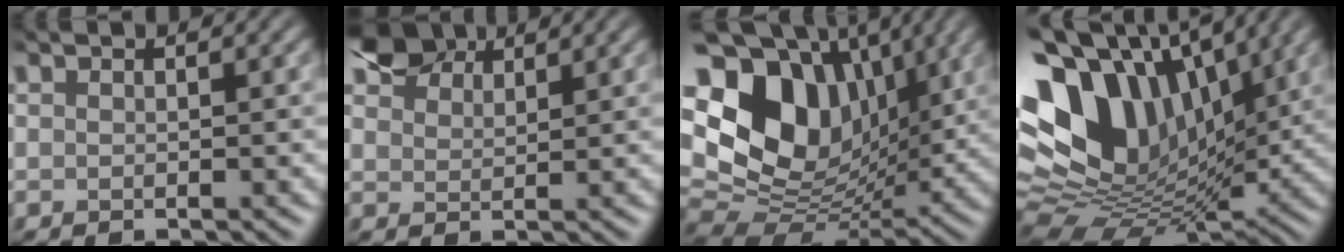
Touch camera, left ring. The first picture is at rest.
{"total": 4.3, "force": [3.3, 2.1, 1.7], "torque": [-0.038, 0.013, 0.051]}
{"total": 16.1, "force": [3.1, 11.7, 10.6], "torque": [-0.217, 0.001, 0.066]}
{"total": 13.8, "force": [4.1, 8.4, 10.1], "torque": [-0.199, 0.019, 0.062]}